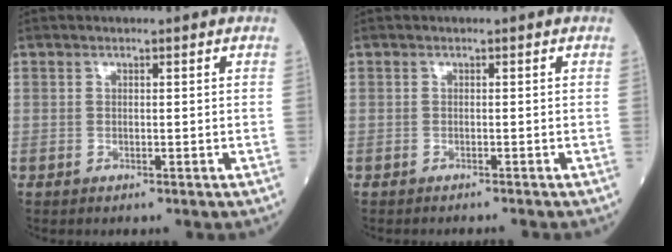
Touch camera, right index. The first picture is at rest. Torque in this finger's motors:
{"motor_torque": [0.00, -2.14, 0.40, 0.12]}